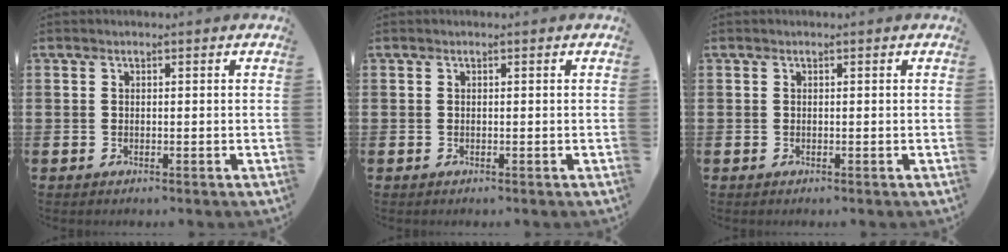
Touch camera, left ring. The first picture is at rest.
{"total": 0.0}
{"total": 0.0}